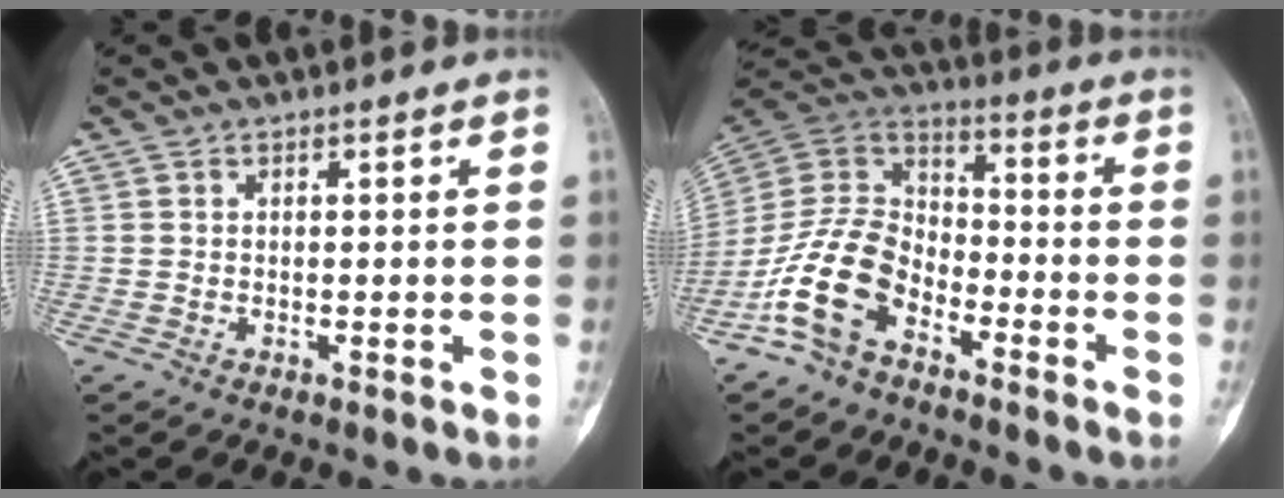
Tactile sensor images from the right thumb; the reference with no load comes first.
{"total": 14.7, "force": [-7.9, 8.7, 8.8], "torque": [-0.165, 0.063, -0.163]}